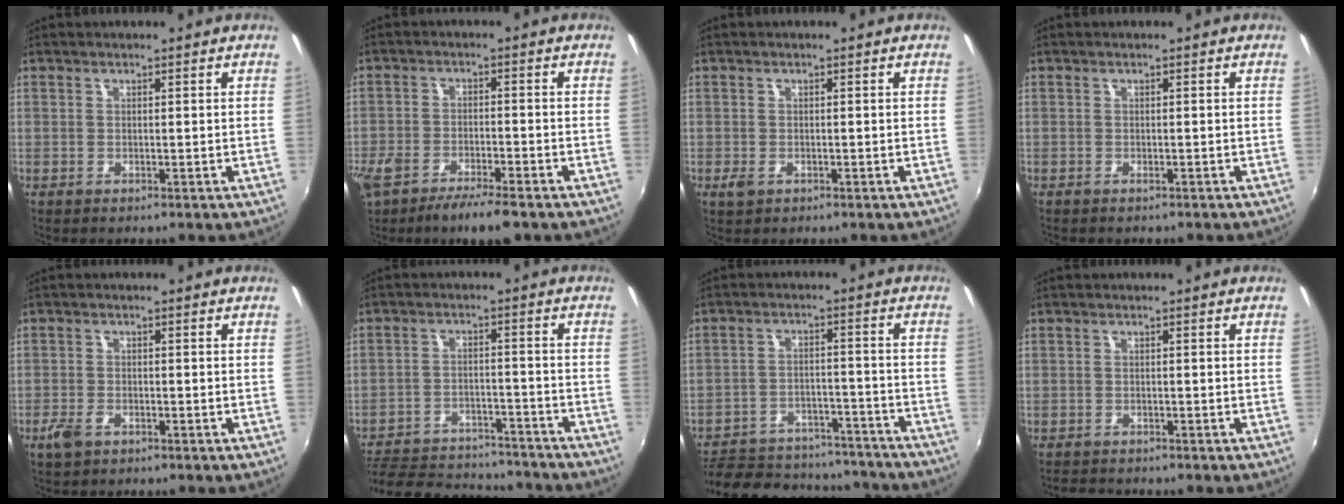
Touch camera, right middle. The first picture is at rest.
{"total": 10.5, "force": [-7.9, 2.9, 6.4], "torque": [-0.150, -0.031, -0.140]}
{"total": 1.9, "force": [-0.9, 1.2, 1.2], "torque": [-0.024, -0.004, -0.015]}
{"total": 0.9, "force": [-0.8, 0.4, 0.2], "torque": [-0.008, 0.000, -0.010]}
{"total": 3.7, "force": [-2.2, 2.0, 2.2], "torque": [-0.055, -0.006, -0.043]}
{"total": 19.8, "force": [-16.9, 7.3, 7.5], "torque": [-0.170, 0.006, -0.230]}
{"total": 24.2, "force": [-20.3, 9.3, 9.4], "torque": [-0.200, 0.009, -0.260]}
{"total": 2.6, "force": [-2.4, 0.8, 0.3], "torque": [-0.017, -0.005, -0.044]}